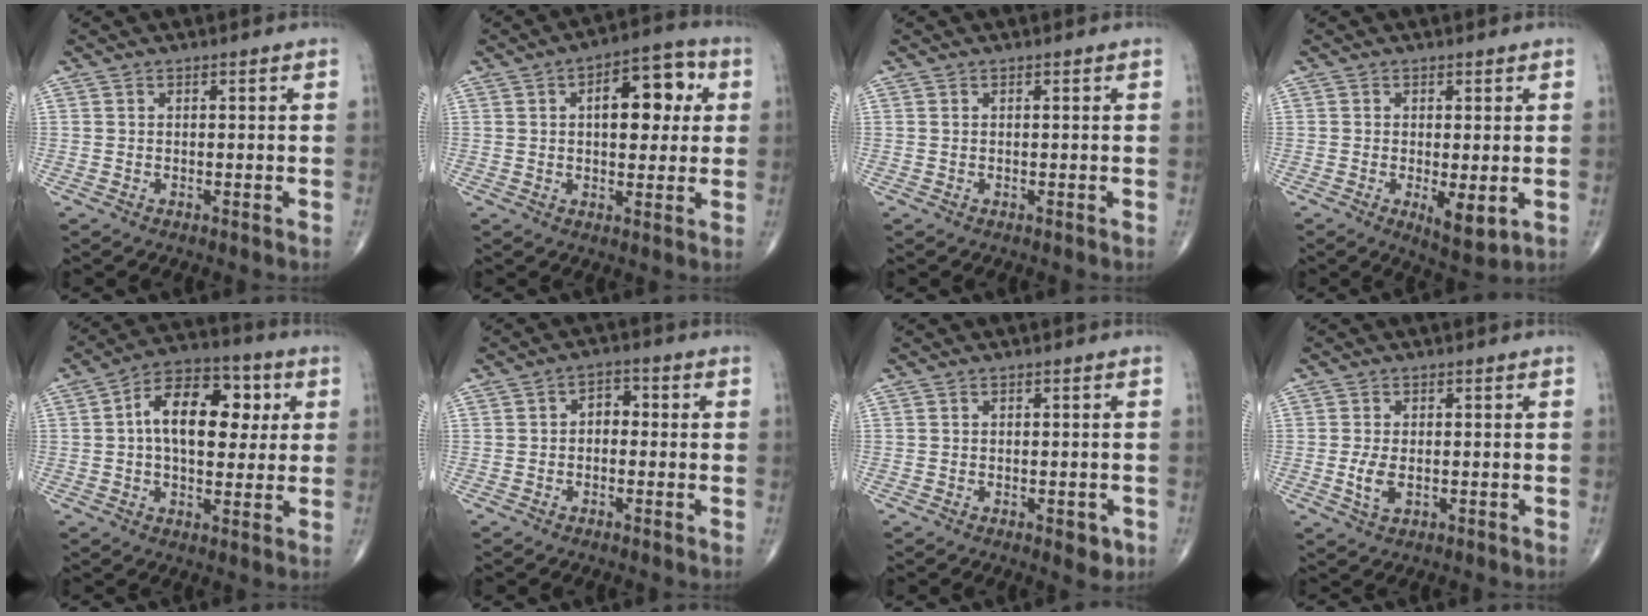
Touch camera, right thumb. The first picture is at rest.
{"total": 12.0, "force": [2.8, 6.3, 9.8], "torque": [-0.100, 0.014, 0.034]}
{"total": 0.0}
{"total": 5.6, "force": [-1.1, 2.0, 5.0], "torque": [-0.078, -0.018, -0.013]}
{"total": 15.5, "force": [2.7, 9.1, 12.2], "torque": [-0.161, 0.019, 0.034]}
{"total": 3.4, "force": [-0.3, 2.4, 2.4], "torque": [-0.017, 0.016, -0.017]}
{"total": 3.0, "force": [-1.2, 1.5, 2.3], "torque": [-0.016, 0.000, -0.012]}
{"total": 3.7, "force": [-0.6, 2.0, 3.1], "torque": [-0.065, -0.006, -0.010]}